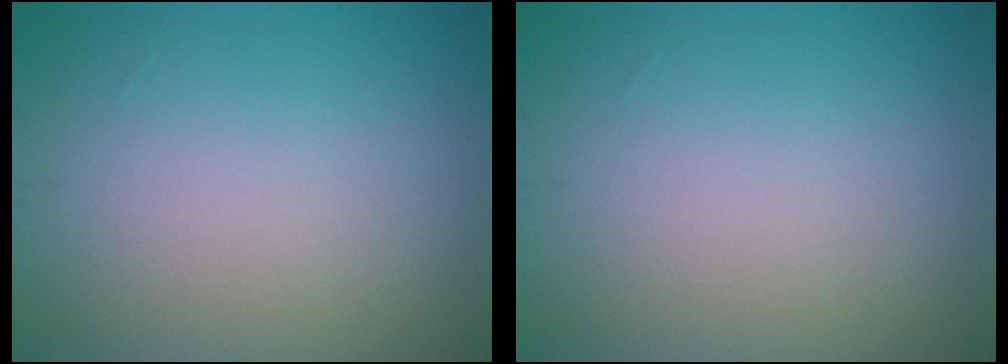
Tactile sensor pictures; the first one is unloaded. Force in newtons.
{"total": 0.0}